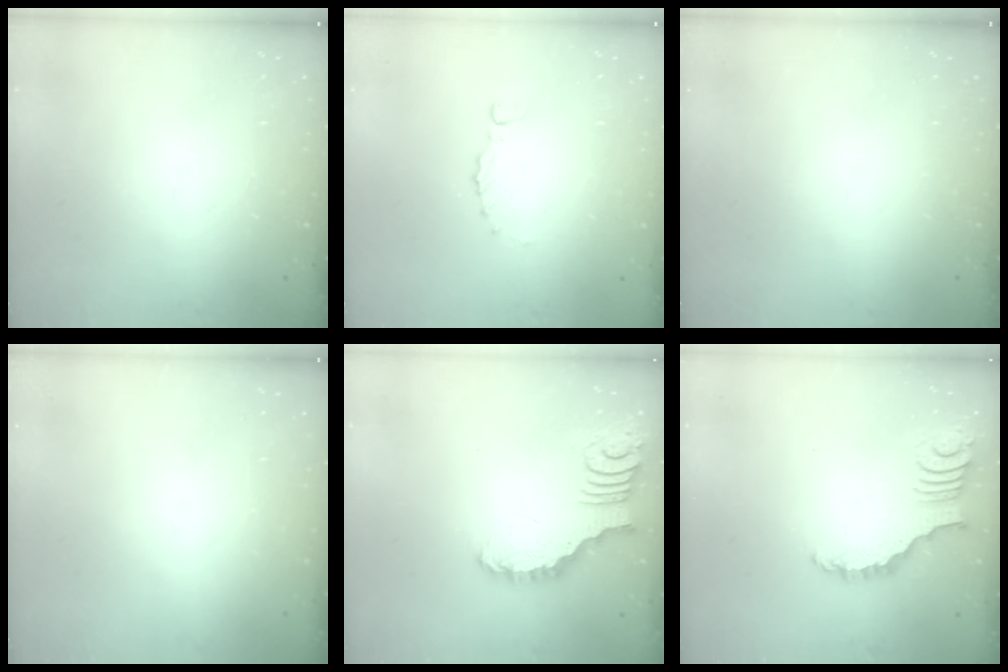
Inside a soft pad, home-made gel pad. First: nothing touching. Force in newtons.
{"total": 0.0}
{"total": 0.0}
{"total": 0.0}
{"total": 3.2, "press": 3.1, "slide": 0.4}
{"total": 2.8, "press": 2.8, "slide": 0.4}